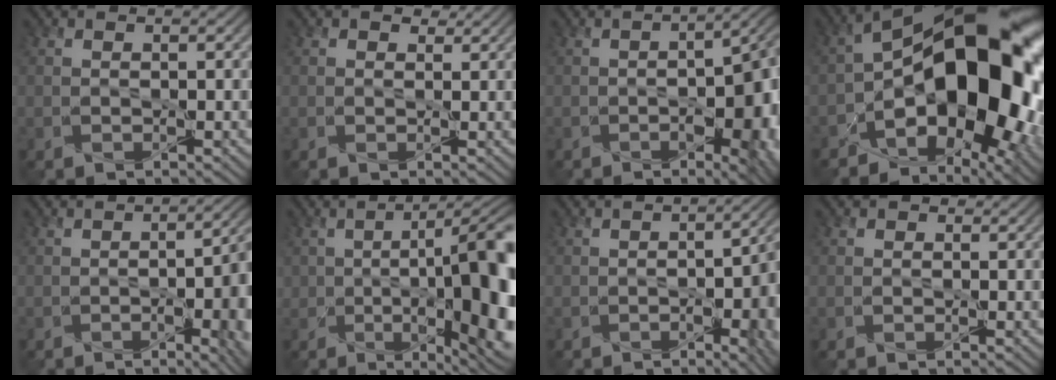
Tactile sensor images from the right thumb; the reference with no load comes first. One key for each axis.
{"total": 1.6, "fx": 1.0, "fy": 1.0, "fz": 0.8, "tx": -0.014, "ty": -0.001, "tz": 0.015}
{"total": 10.6, "fx": -3.4, "fy": 4.5, "fz": 8.9, "tx": -0.112, "ty": -0.026, "tz": -0.035}
{"total": 19.0, "fx": -4.2, "fy": 10.5, "fz": 15.3, "tx": -0.204, "ty": -0.004, "tz": -0.064}
{"total": 8.3, "fx": -2.6, "fy": 2.6, "fz": 7.5, "tx": -0.086, "ty": -0.018, "tz": -0.027}
{"total": 14.9, "fx": -2.5, "fy": 5.3, "fz": 13.8, "tx": -0.166, "ty": -0.009, "tz": -0.043}
{"total": 7.1, "fx": -2.5, "fy": 2.3, "fz": 6.2, "tx": -0.073, "ty": -0.016, "tz": -0.029}
{"total": 0.6, "fx": 0.2, "fy": 0.5, "fz": 0.2, "tx": -0.003, "ty": 0.000, "tz": 0.002}